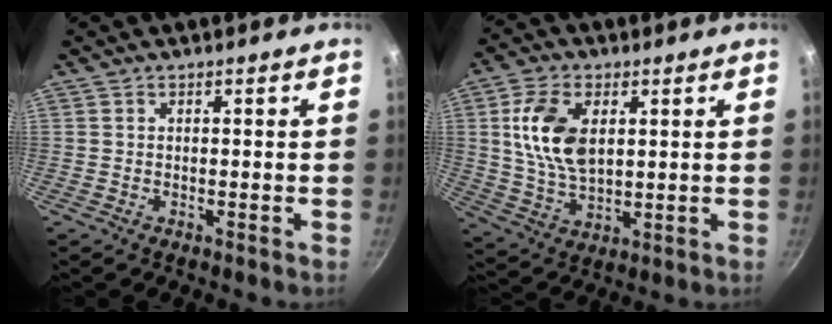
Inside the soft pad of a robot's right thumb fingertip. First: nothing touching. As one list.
[{"total": 12.1, "force": [2.9, 7.1, 9.3], "torque": [-0.167, -0.011, 0.059]}]